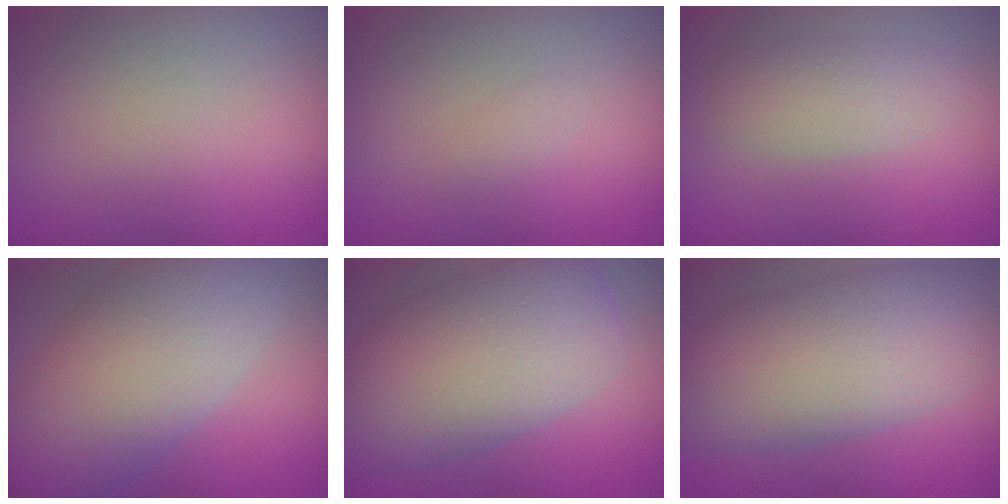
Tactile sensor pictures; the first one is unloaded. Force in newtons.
{"total": 0.7, "press": 0.7, "slide": 0.1}
{"total": 3.0, "press": 3.0, "slide": 0.2}
{"total": 11.2, "press": 11.2, "slide": 0.3}
{"total": 10.9, "press": 10.9, "slide": 0.5}
{"total": 9.7, "press": 9.7, "slide": 0.5}